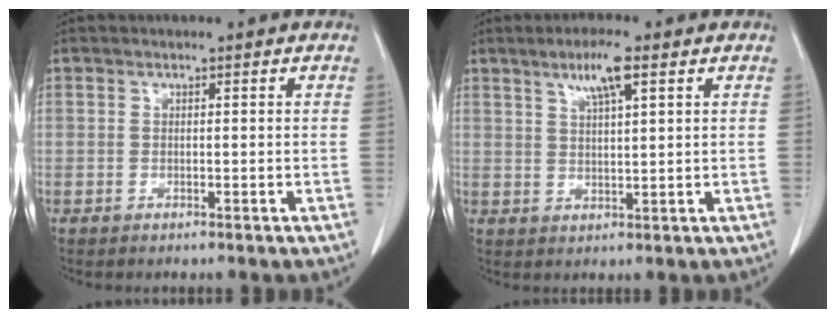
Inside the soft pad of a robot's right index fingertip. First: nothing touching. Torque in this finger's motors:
{"motor_torque": [0.16, 0.19, 0.08, 0.07]}